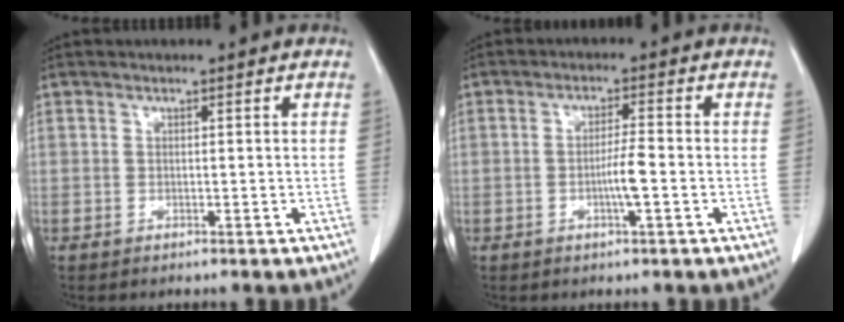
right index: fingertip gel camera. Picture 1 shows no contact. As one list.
[{"total": 3.8, "force": [-1.1, 0.0, 3.7], "torque": [-0.068, -0.003, -0.020]}]